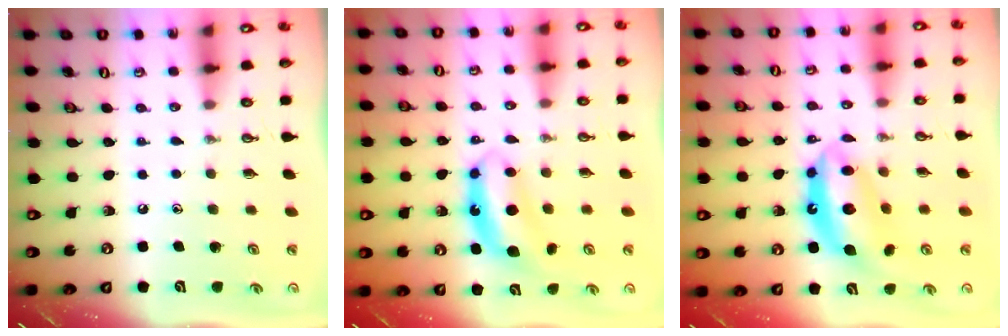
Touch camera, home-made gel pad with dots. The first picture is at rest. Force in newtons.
{"total": 7.7, "press": 7.7, "slide": 0.3}
{"total": 12.6, "press": 12.5, "slide": 1.3}